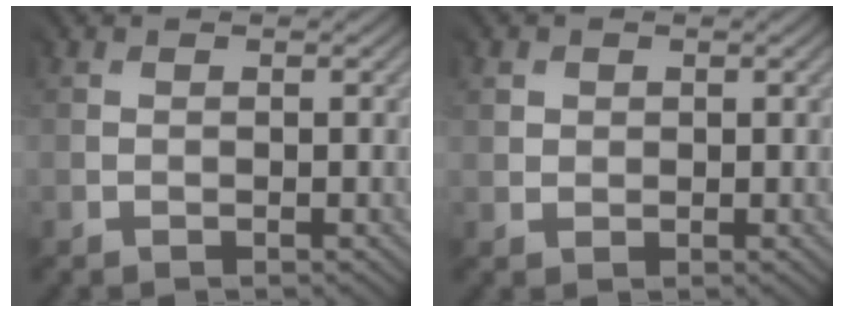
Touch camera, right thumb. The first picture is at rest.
{"total": 1.8, "force": [1.1, 1.3, -0.5], "torque": [0.008, -0.004, 0.020]}